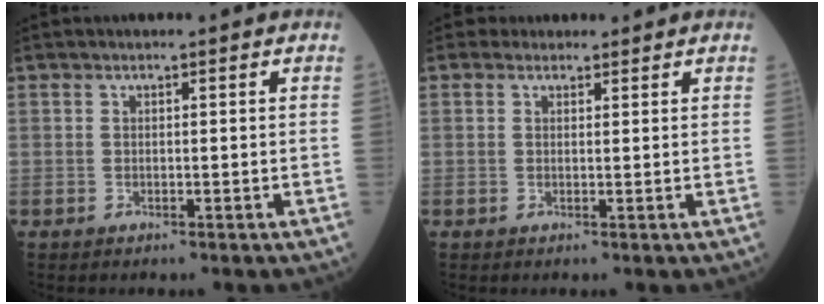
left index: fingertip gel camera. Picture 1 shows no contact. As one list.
[{"total": 2.5, "force": [2.2, 1.2, 0.0], "torque": [0.005, 0.014, 0.028]}]